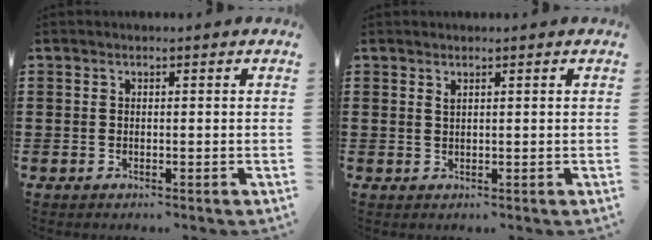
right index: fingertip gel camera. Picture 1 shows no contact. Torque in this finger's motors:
{"motor_torque": [0.08, -0.08, 0.01, 0.02]}